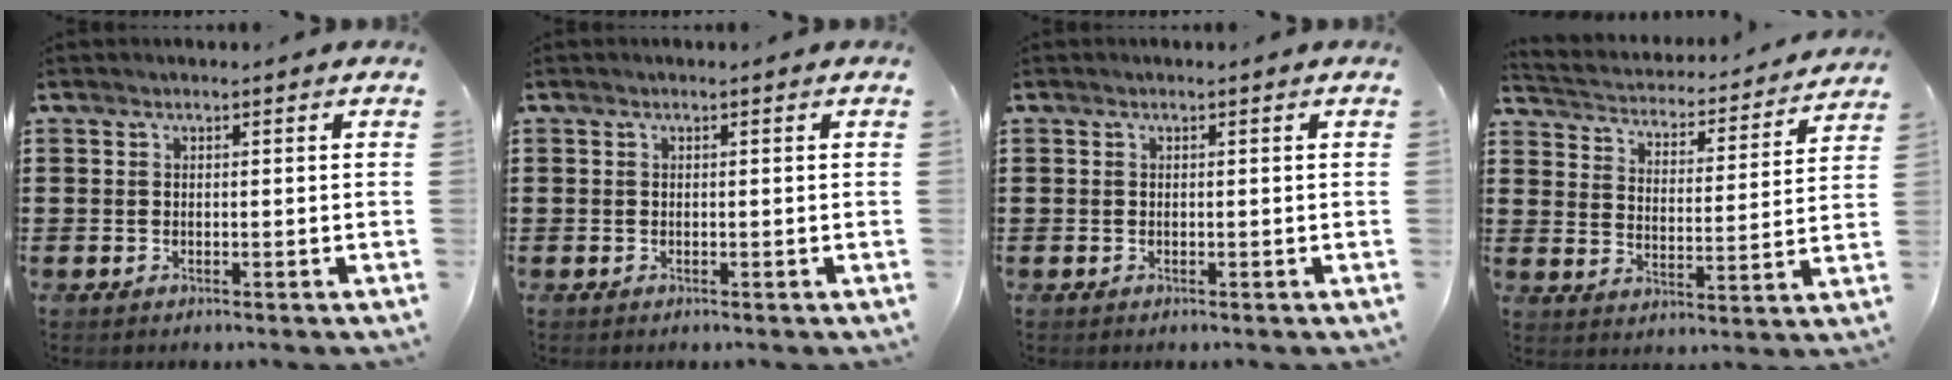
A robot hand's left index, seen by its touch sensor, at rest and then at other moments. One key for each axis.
{"total": 0.0}
{"total": 0.0}
{"total": 2.9, "fx": 2.9, "fy": 0.3, "fz": 0.0, "tx": -0.022, "ty": -0.032, "tz": 0.039}